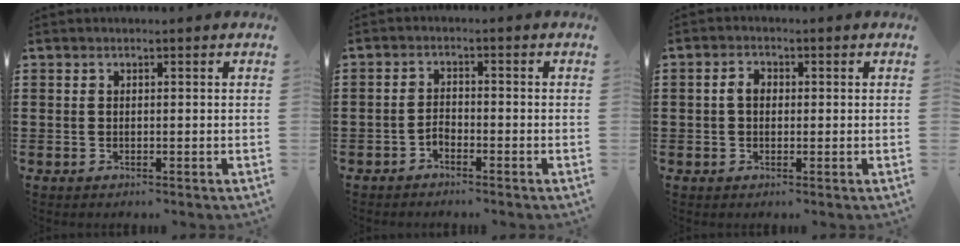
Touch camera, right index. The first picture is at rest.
{"total": 1.8, "force": [-1.5, 0.8, 0.6], "torque": [-0.017, 0.004, -0.030]}
{"total": 2.4, "force": [0.0, 1.6, 1.7], "torque": [-0.036, 0.007, -0.001]}